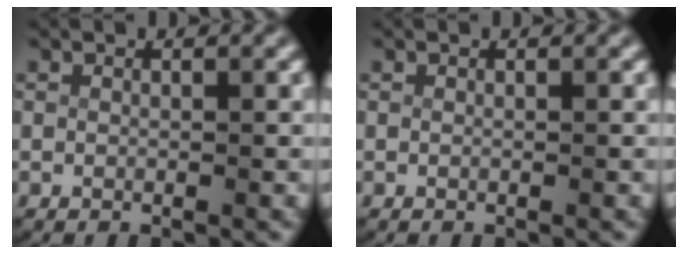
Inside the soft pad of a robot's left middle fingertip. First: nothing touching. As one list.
[{"total": 0.0}]